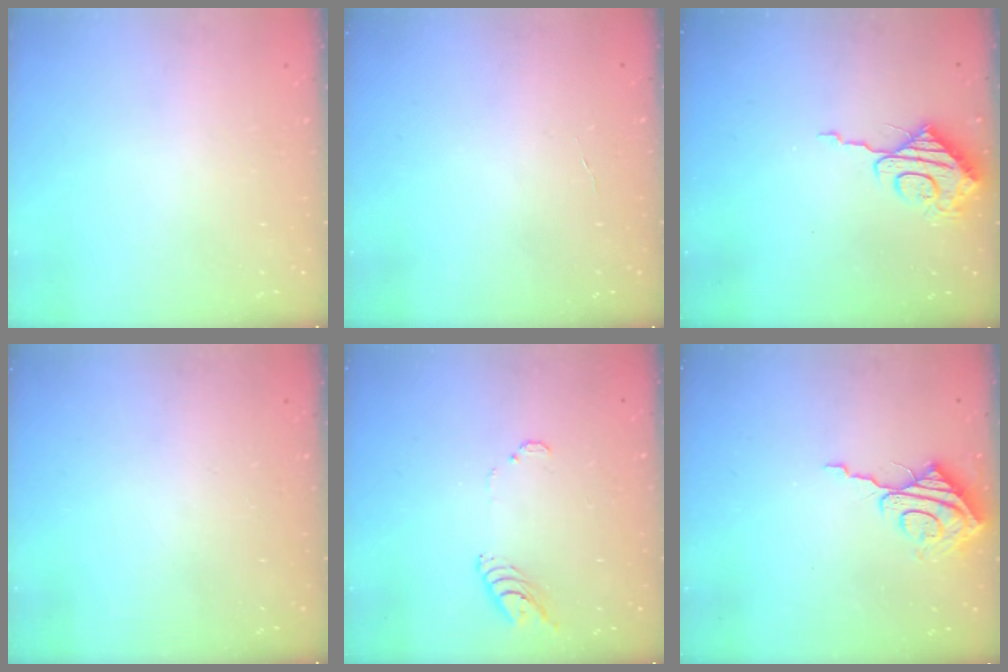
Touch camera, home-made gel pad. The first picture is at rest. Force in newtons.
{"total": 2.1, "press": 2.1, "slide": 0.2}
{"total": 9.0, "press": 9.0, "slide": 0.4}
{"total": 0.0}
{"total": 6.9, "press": 6.8, "slide": 0.7}
{"total": 9.1, "press": 9.1, "slide": 0.7}